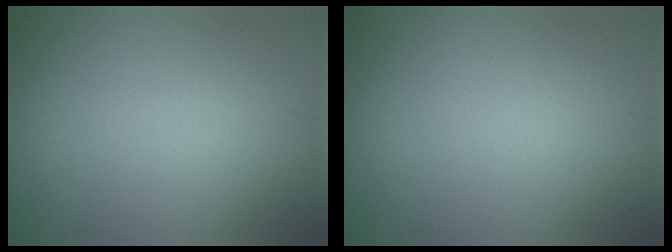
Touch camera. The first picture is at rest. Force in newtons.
{"total": 0.0}